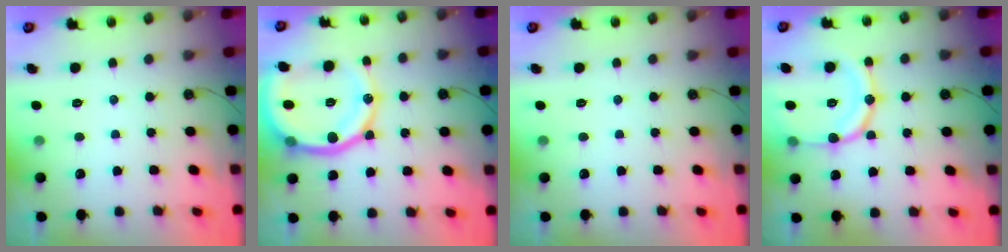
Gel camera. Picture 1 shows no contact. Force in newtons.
{"total": 20.3, "press": 20.1, "slide": 2.6}
{"total": 0.0}
{"total": 17.2, "press": 16.9, "slide": 3.6}